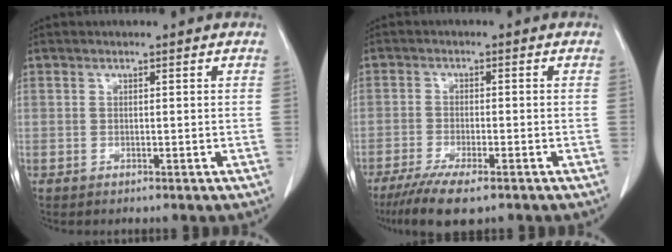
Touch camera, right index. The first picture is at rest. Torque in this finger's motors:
{"motor_torque": [0.69, -0.66, 0.33, 0.10]}